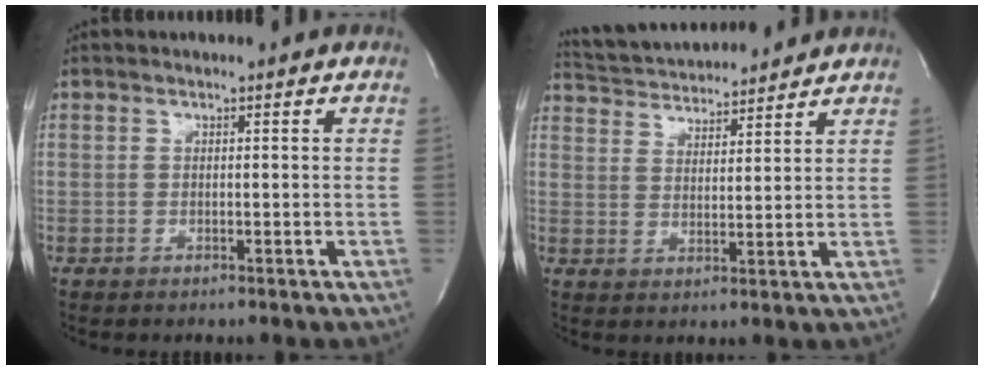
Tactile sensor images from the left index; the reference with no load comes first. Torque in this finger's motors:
{"motor_torque": [-0.07, -0.03, 0.09, 0.05]}